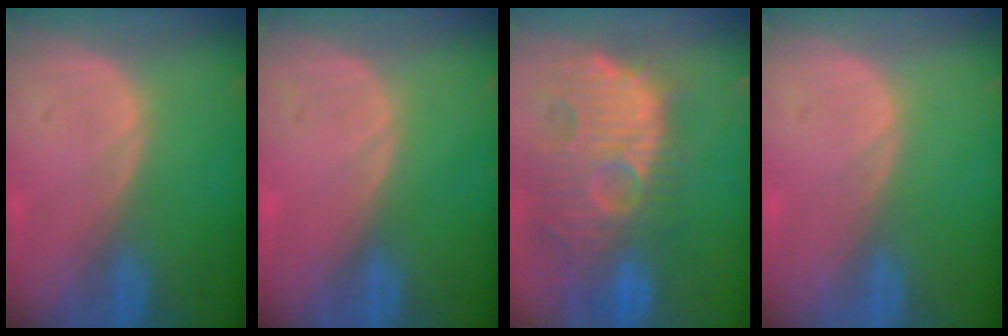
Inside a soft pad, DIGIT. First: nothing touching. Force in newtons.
{"total": 0.0}
{"total": 14.3, "press": 12.5, "slide": 6.9}
{"total": 0.0}